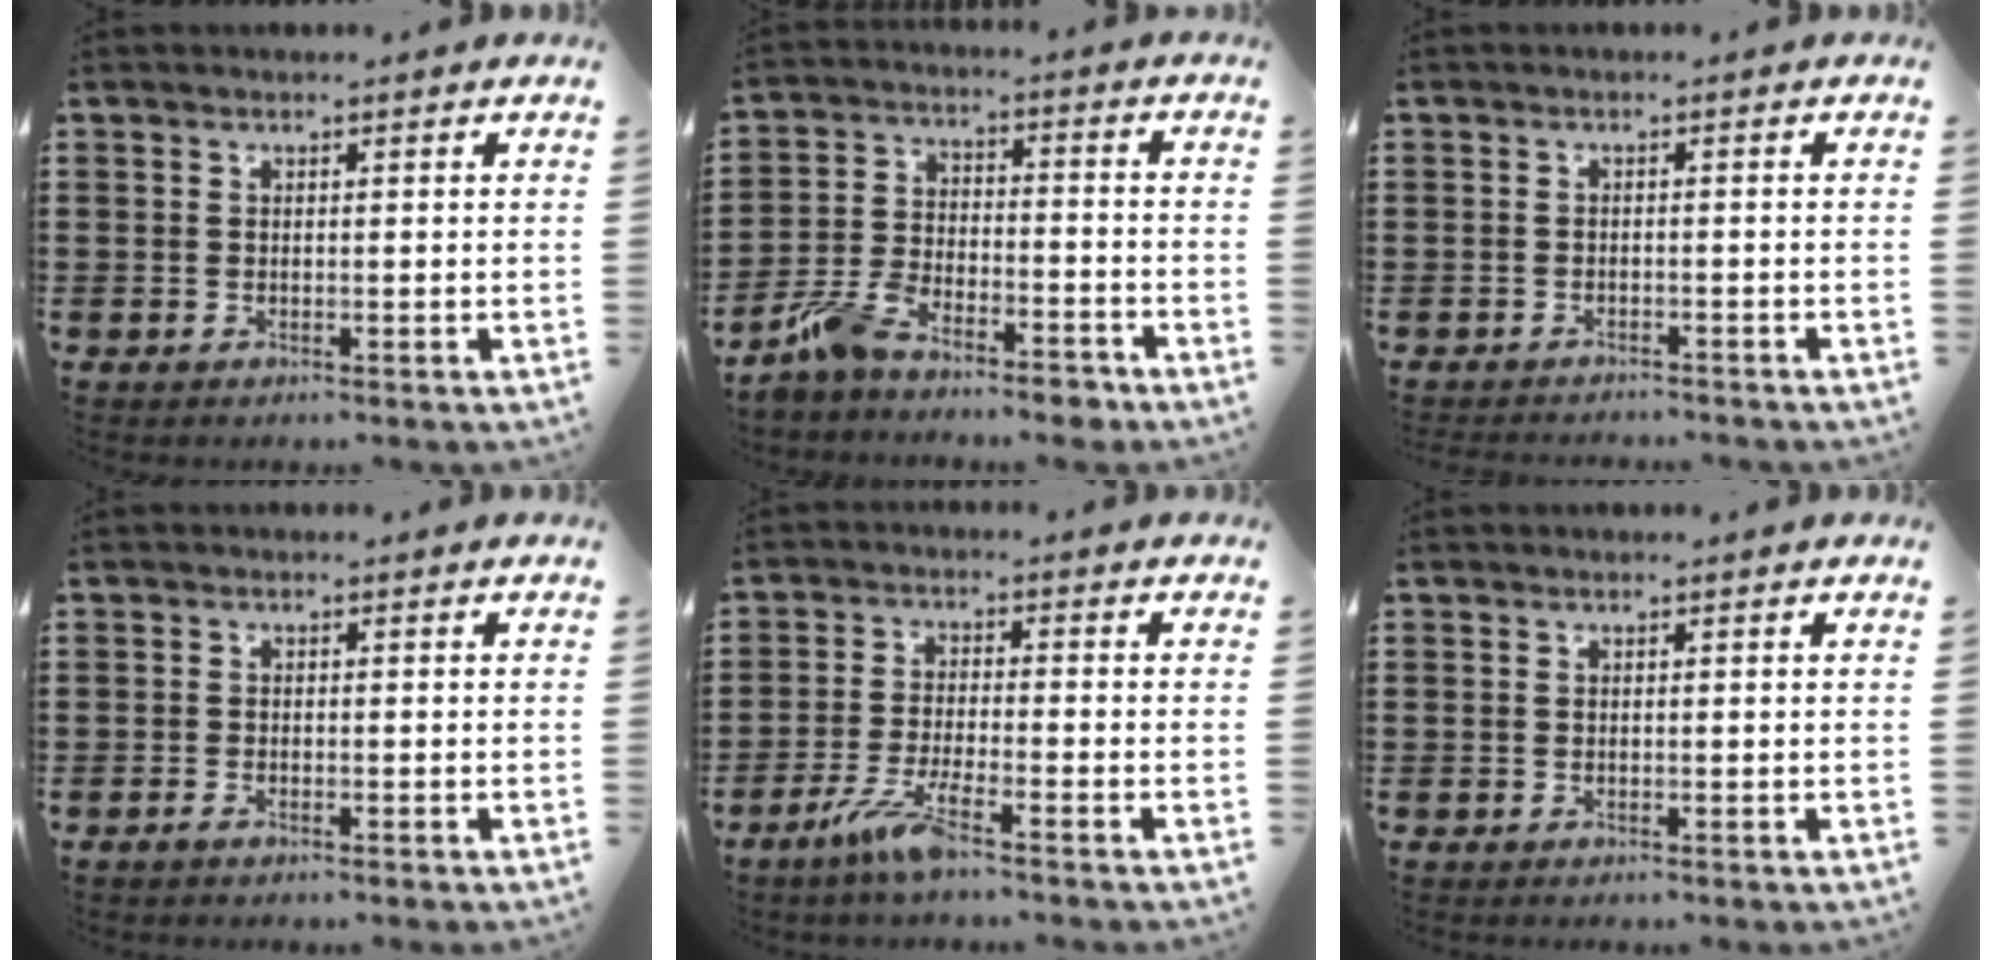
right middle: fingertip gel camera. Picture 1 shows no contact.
{"total": 7.6, "force": [-6.6, 1.7, 3.4], "torque": [-0.079, 0.008, -0.129]}
{"total": 1.4, "force": [-1.4, 0.1, 0.0], "torque": [-0.004, 0.002, -0.031]}
{"total": 0.7, "force": [-0.6, 0.0, 0.4], "torque": [-0.010, -0.004, -0.011]}
{"total": 5.6, "force": [-3.9, 0.2, 4.1], "torque": [-0.090, -0.015, -0.073]}
{"total": 0.0}